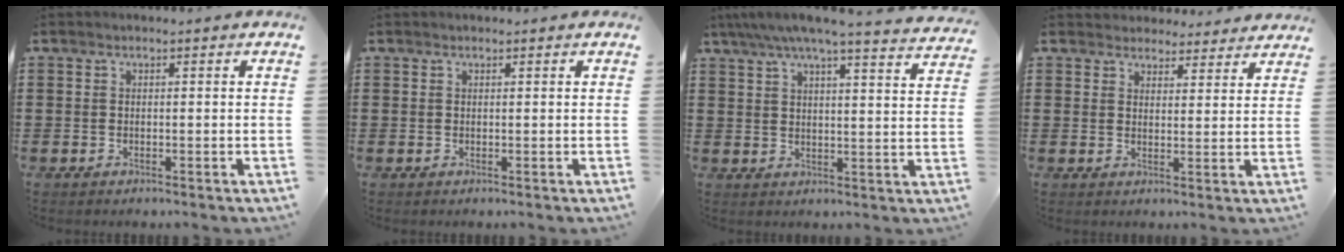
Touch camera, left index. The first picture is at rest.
{"total": 0.0}
{"total": 5.7, "force": [4.9, -0.4, 2.9], "torque": [-0.075, -0.028, 0.081]}
{"total": 3.5, "force": [3.4, 1.0, -0.1], "torque": [-0.011, -0.010, 0.065]}